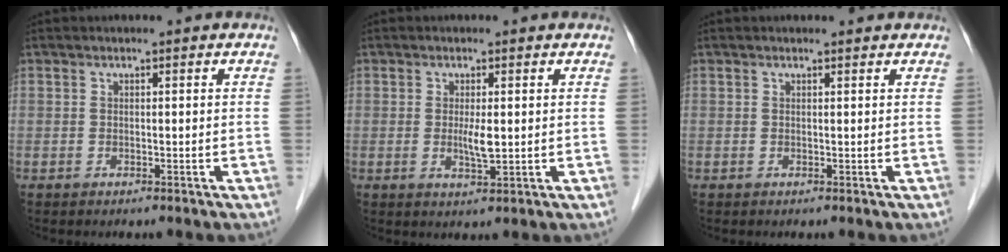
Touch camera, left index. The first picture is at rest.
{"total": 2.8, "force": [0.1, 0.5, 2.8], "torque": [-0.054, -0.005, 0.005]}
{"total": 1.2, "force": [1.1, 0.2, 0.2], "torque": [-0.012, 0.004, 0.013]}